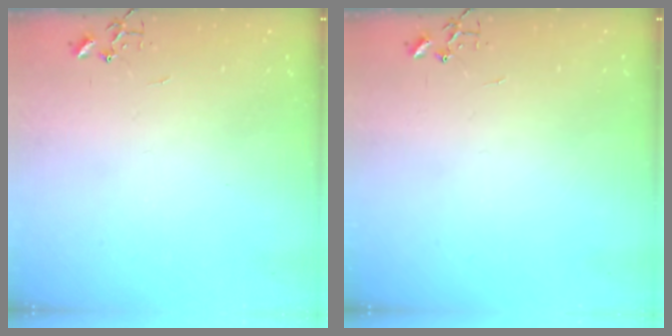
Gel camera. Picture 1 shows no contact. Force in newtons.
{"total": 0.0}